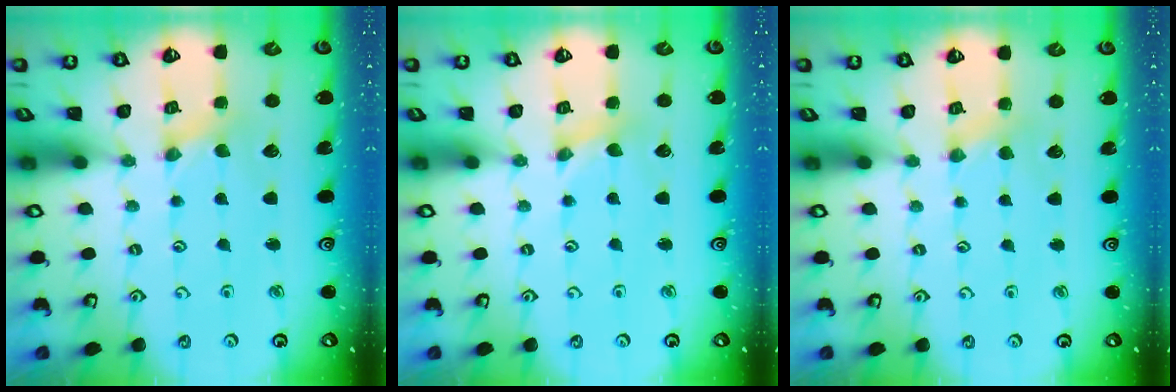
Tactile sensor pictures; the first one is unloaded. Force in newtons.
{"total": 1.7, "press": 1.7, "slide": 0.3}
{"total": 2.3, "press": 2.3, "slide": 0.4}